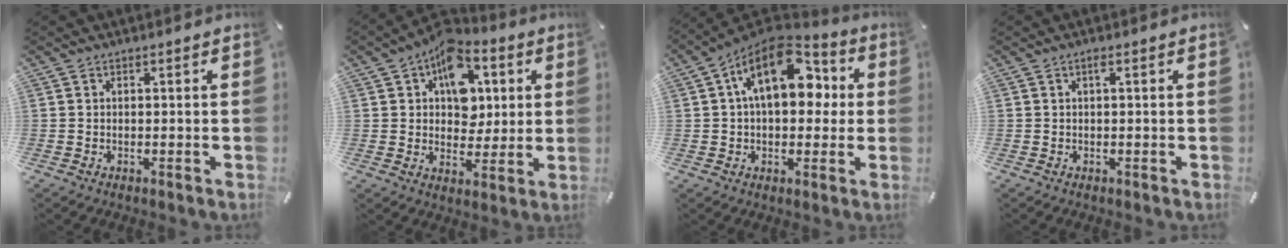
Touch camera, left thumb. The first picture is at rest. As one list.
[{"total": 13.3, "force": [5.3, 9.8, 7.3], "torque": [-0.103, -0.025, 0.097]}, {"total": 17.9, "force": [5.8, 10.8, 13.0], "torque": [-0.209, -0.017, 0.098]}, {"total": 1.1, "force": [0.2, 0.1, 1.0], "torque": [-0.020, 0.001, 0.003]}]